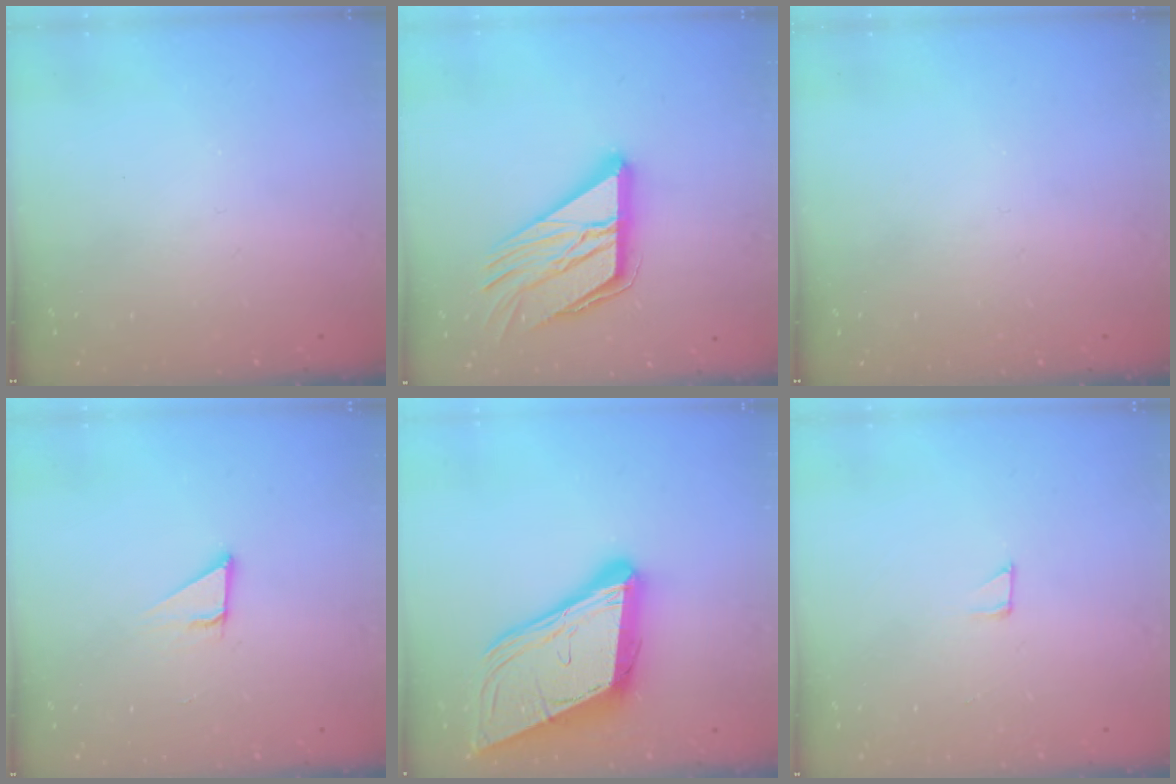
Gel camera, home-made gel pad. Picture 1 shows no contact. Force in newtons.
{"total": 17.7, "press": 17.6, "slide": 1.9}
{"total": 0.0}
{"total": 2.8, "press": 2.8, "slide": 0.1}
{"total": 21.2, "press": 20.7, "slide": 4.7}
{"total": 2.5, "press": 2.5, "slide": 0.1}